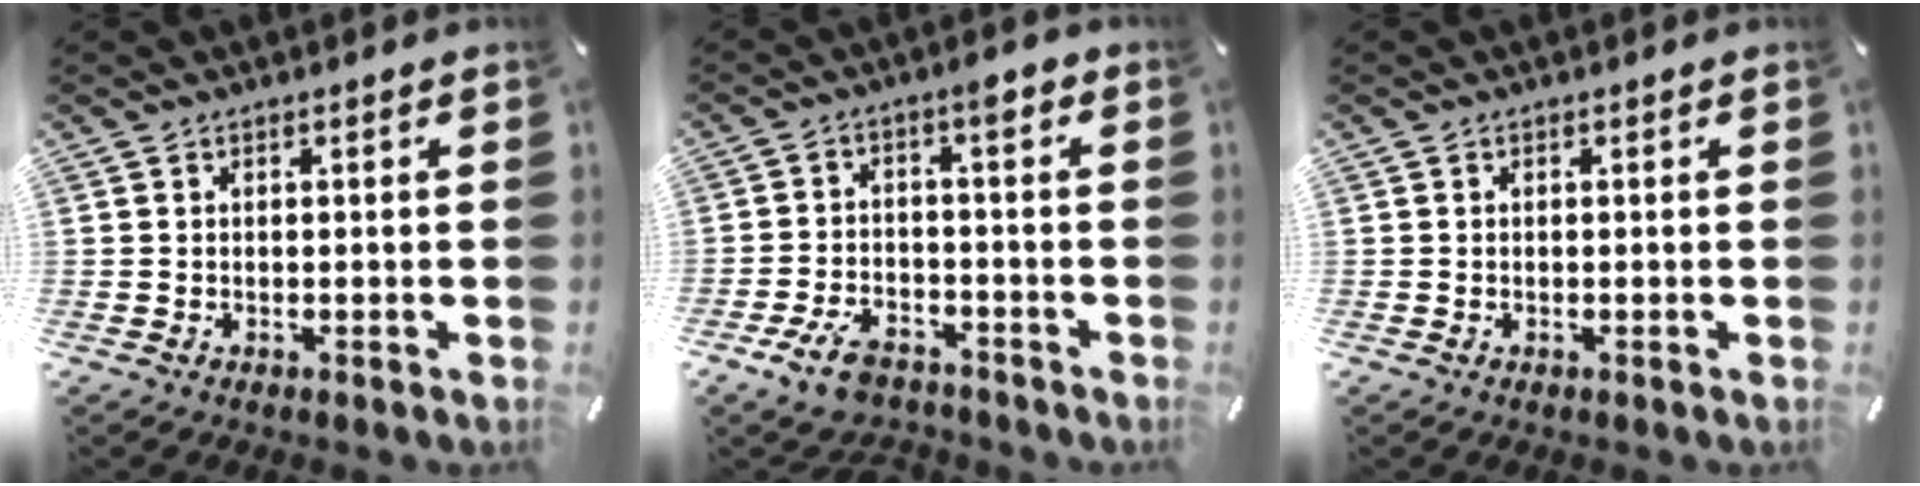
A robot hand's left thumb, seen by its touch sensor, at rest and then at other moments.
{"total": 8.8, "force": [-3.8, 5.2, 6.0], "torque": [-0.105, 0.020, -0.072]}
{"total": 0.0}